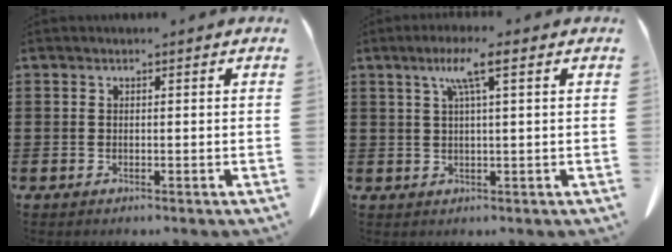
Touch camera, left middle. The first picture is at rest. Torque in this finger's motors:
{"motor_torque": [0.17, 0.01, 0.33, 0.11]}